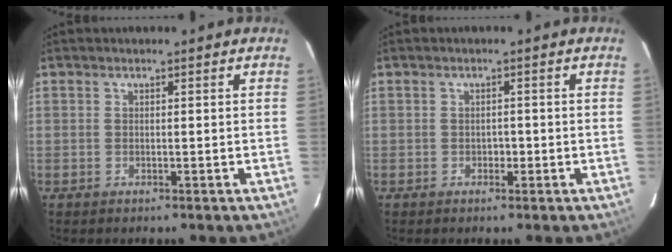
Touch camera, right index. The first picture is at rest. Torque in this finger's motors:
{"motor_torque": [0.17, 0.14, 0.01, 0.01]}